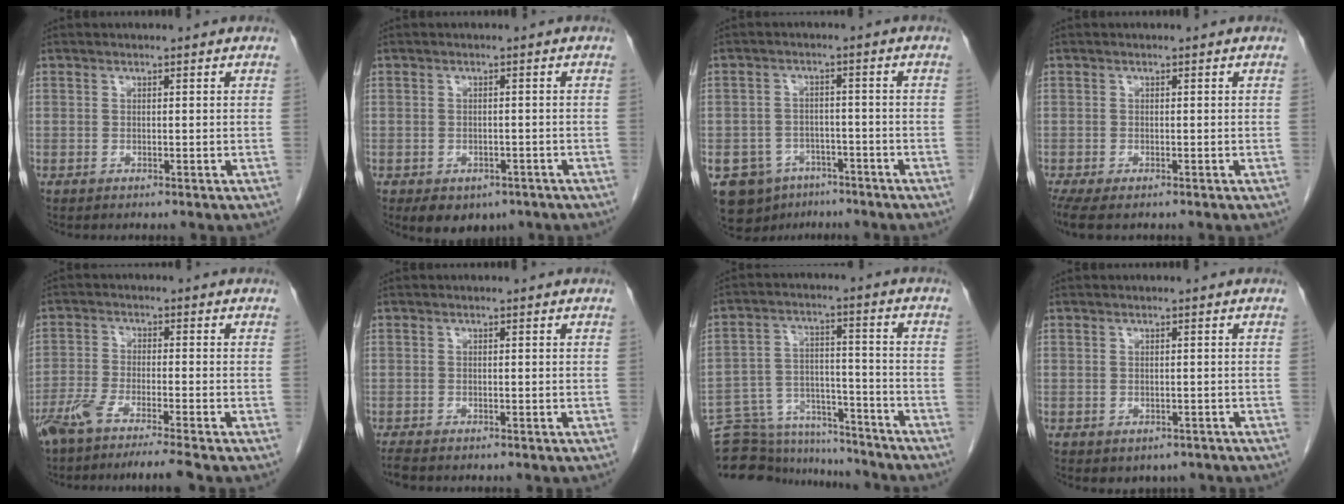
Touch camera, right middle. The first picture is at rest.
{"total": 6.0, "force": [-3.9, 3.9, 2.5], "torque": [-0.027, 0.004, -0.046]}
{"total": 8.5, "force": [-5.3, 6.2, 2.3], "torque": [-0.048, 0.009, -0.075]}
{"total": 5.6, "force": [-4.0, 2.1, 3.2], "torque": [-0.064, -0.016, -0.066]}
{"total": 9.0, "force": [-7.2, -0.8, 5.3], "torque": [-0.085, -0.021, -0.120]}
{"total": 1.9, "force": [-1.6, 0.5, 0.9], "torque": [-0.023, -0.007, -0.026]}
{"total": 17.1, "force": [-16.1, 4.5, 3.8], "torque": [-0.077, 0.031, -0.243]}
{"total": 2.7, "force": [-1.9, 1.8, 0.8], "torque": [-0.003, 0.002, -0.019]}